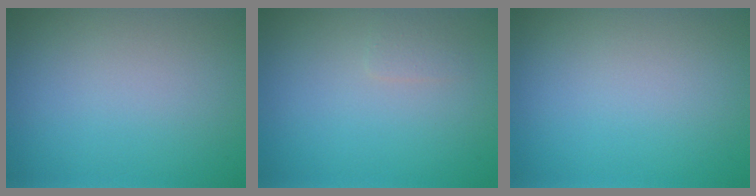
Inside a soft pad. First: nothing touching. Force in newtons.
{"total": 0.8, "press": 0.8, "slide": 0.1}
{"total": 0.0}